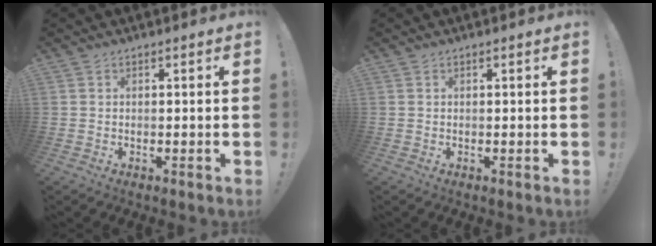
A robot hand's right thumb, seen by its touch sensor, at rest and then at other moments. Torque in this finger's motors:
{"motor_torque": [0.00, 0.00, 0.08, -0.07, -0.01]}